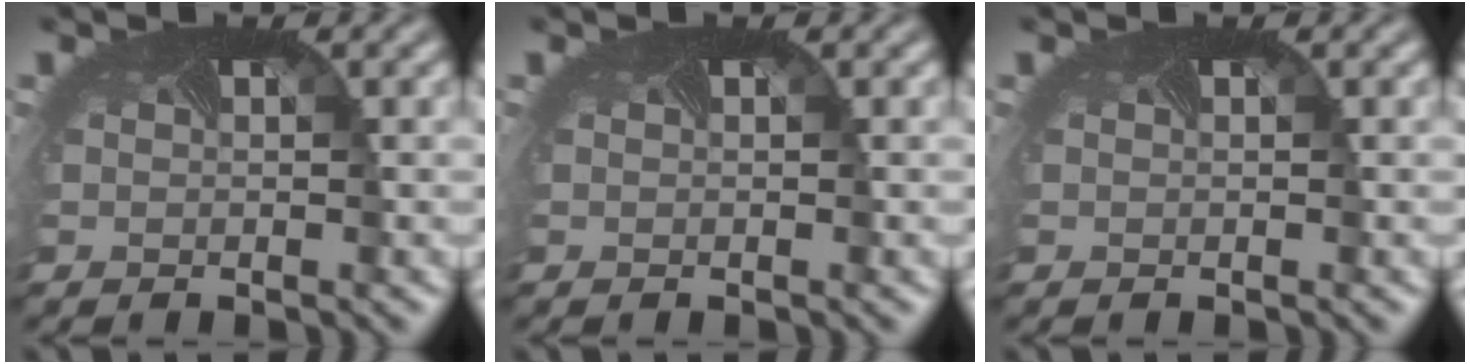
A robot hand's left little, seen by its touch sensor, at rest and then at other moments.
{"total": 0.0}
{"total": 0.0}